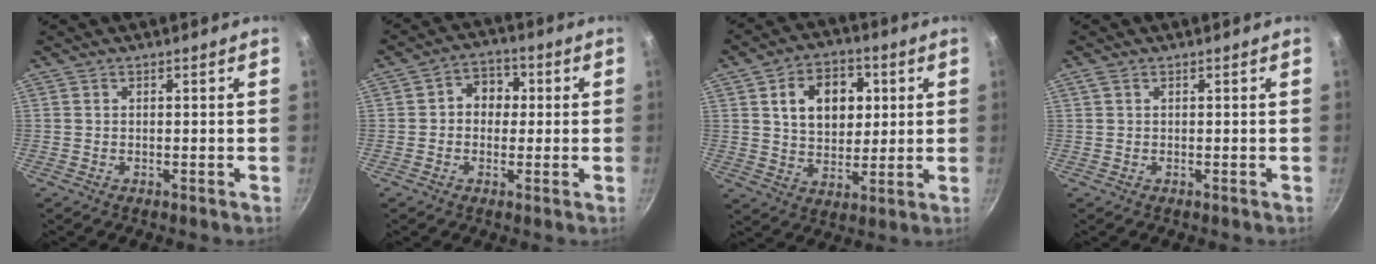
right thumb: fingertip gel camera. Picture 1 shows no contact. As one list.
[{"total": 6.4, "force": [0.4, 5.4, 3.5], "torque": [-0.008, 0.011, -0.005]}, {"total": 13.3, "force": [3.3, 9.5, 8.7], "torque": [-0.093, -0.004, 0.052]}, {"total": 0.7, "force": [0.4, 0.3, 0.5], "torque": [-0.010, 0.003, 0.009]}]